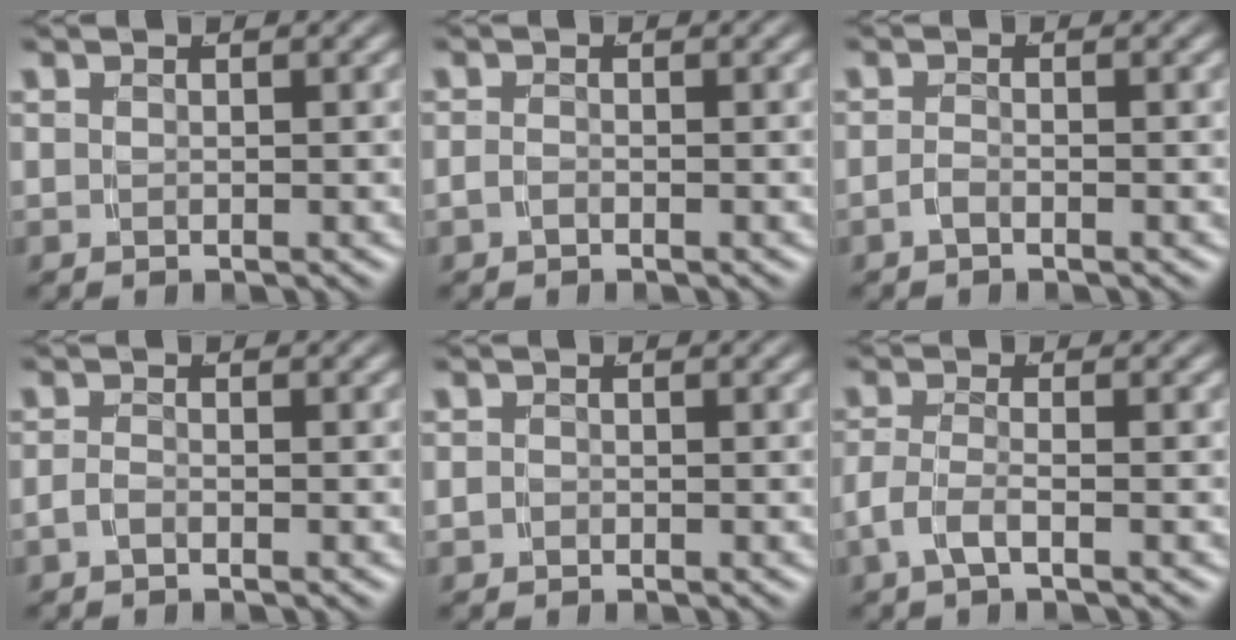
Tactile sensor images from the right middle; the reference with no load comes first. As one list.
[{"total": 0.7, "force": [-0.6, 0.2, 0.3], "torque": [-0.011, -0.001, -0.013]}, {"total": 1.0, "force": [-0.9, 0.0, 0.4], "torque": [-0.008, 0.000, -0.022]}, {"total": 1.0, "force": [-0.8, 0.2, 0.5], "torque": [-0.015, -0.001, -0.018]}, {"total": 0.6, "force": [-0.3, 0.6, 0.1], "torque": [-0.008, -0.002, -0.006]}, {"total": 2.4, "force": [-1.1, 0.9, 1.9], "torque": [-0.044, -0.011, -0.017]}]